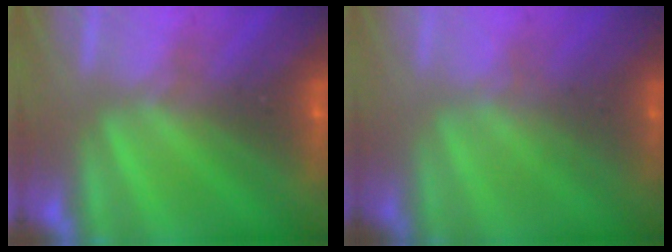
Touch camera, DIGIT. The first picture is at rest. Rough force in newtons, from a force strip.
{"total": 1.8}